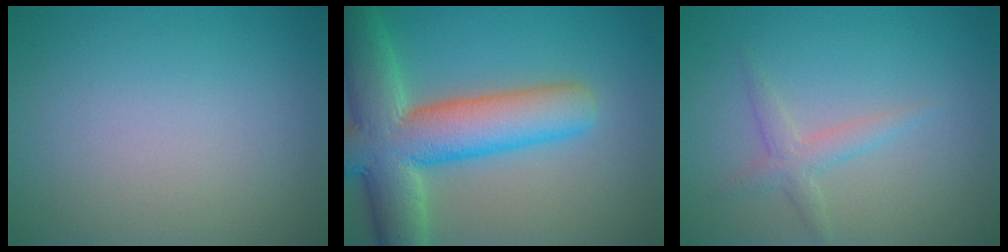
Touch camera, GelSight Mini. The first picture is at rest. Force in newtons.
{"total": 10.9, "press": 10.9, "slide": 0.6}
{"total": 1.9, "press": 1.9, "slide": 0.0}